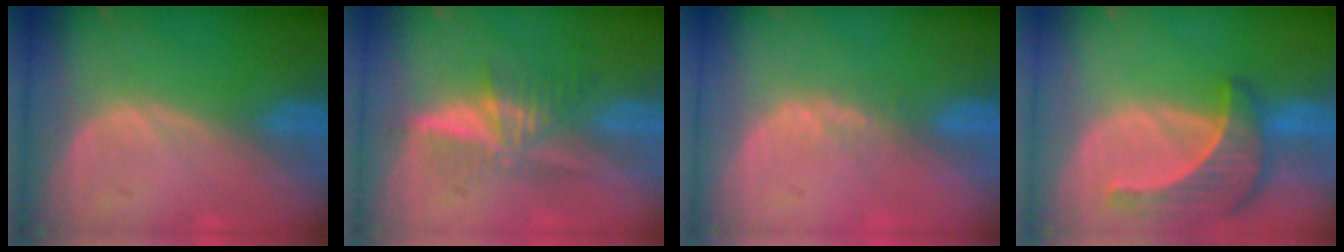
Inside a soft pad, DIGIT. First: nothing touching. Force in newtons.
{"total": 5.2, "press": 5.1, "slide": 0.9}
{"total": 1.7, "press": 1.4, "slide": 0.9}
{"total": 7.8, "press": 7.5, "slide": 2.4}